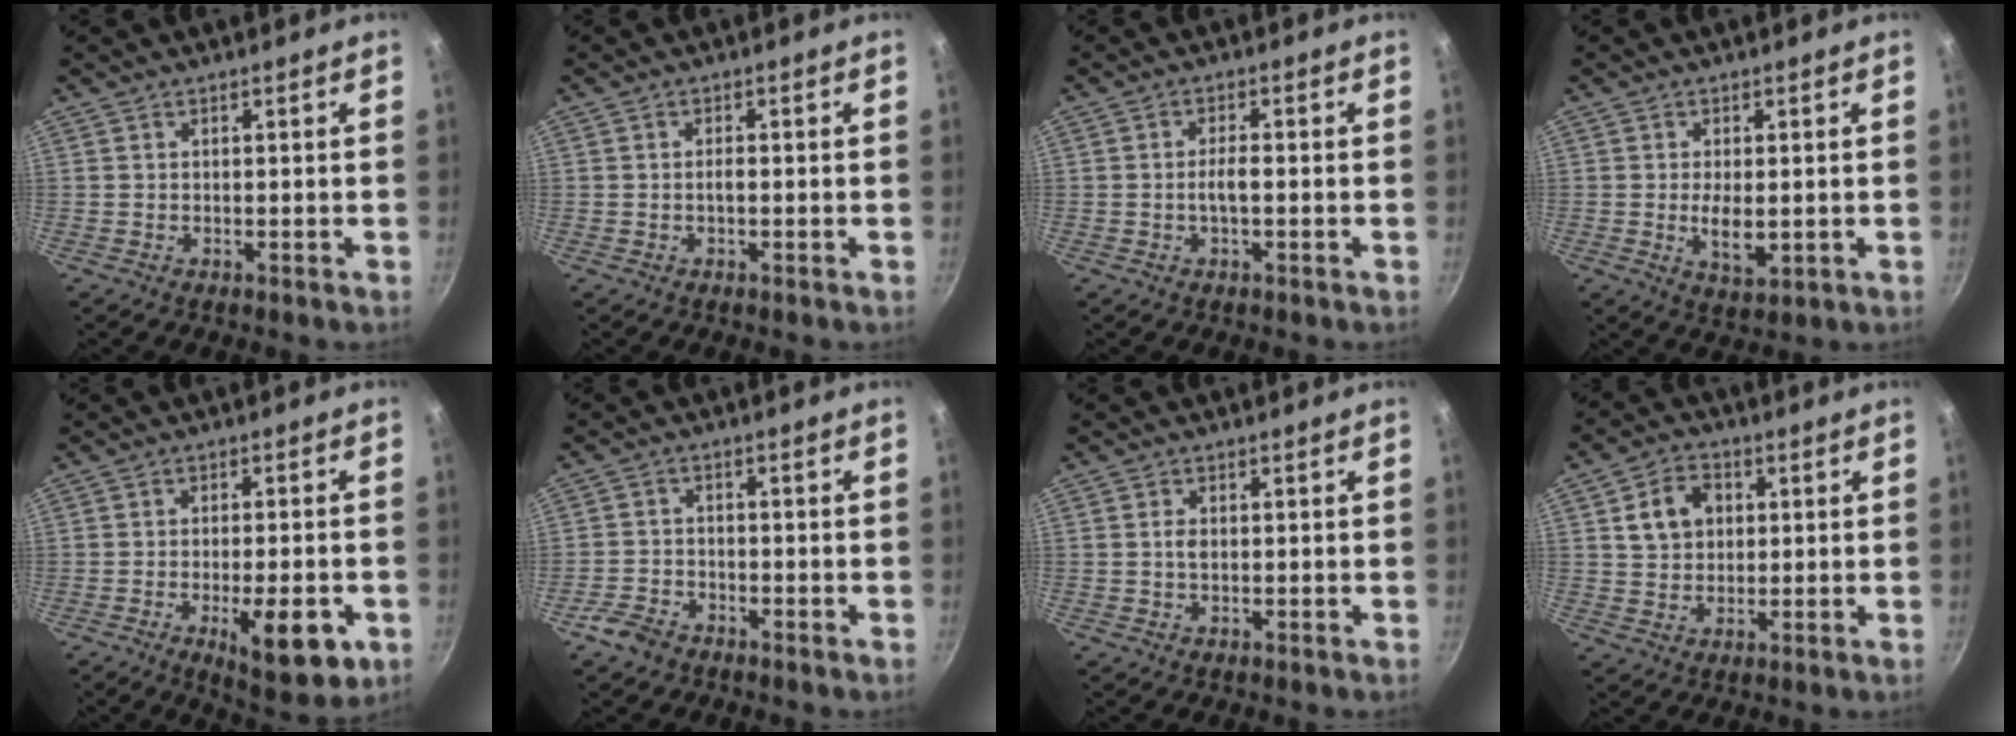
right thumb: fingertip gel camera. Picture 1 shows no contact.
{"total": 1.1, "force": [-0.3, 0.5, 1.0], "torque": [-0.017, 0.002, -0.005]}
{"total": 2.8, "force": [-0.5, 1.0, 2.5], "torque": [-0.054, 0.008, -0.010]}
{"total": 5.3, "force": [-0.4, 2.6, 4.6], "torque": [-0.080, -0.012, -0.003]}
{"total": 11.8, "force": [-4.2, 4.1, 10.3], "torque": [-0.139, 0.000, -0.054]}
{"total": 3.5, "force": [-2.6, 2.1, 1.2], "torque": [-0.022, 0.013, -0.047]}
{"total": 1.5, "force": [0.0, 0.9, 1.2], "torque": [-0.023, -0.001, 0.000]}
{"total": 8.2, "force": [2.1, 6.3, 4.7], "torque": [-0.059, 0.001, 0.036]}